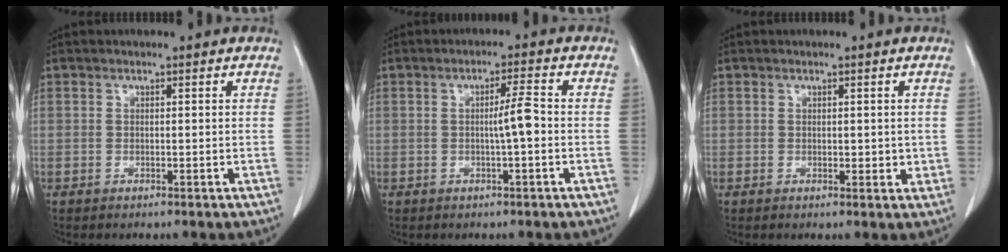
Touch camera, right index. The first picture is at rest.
{"total": 3.7, "force": [-0.4, -0.1, 3.6], "torque": [-0.060, 0.002, -0.007]}
{"total": 1.9, "force": [0.3, 1.3, 1.3], "torque": [-0.011, -0.003, 0.007]}